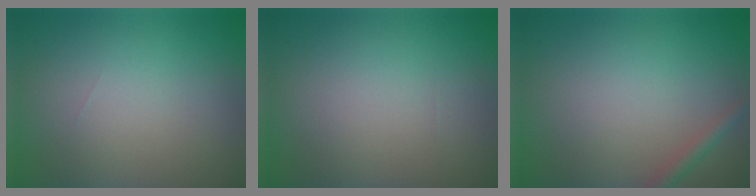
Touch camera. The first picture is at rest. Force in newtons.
{"total": 0.0}
{"total": 1.3, "press": 1.3, "slide": 0.0}